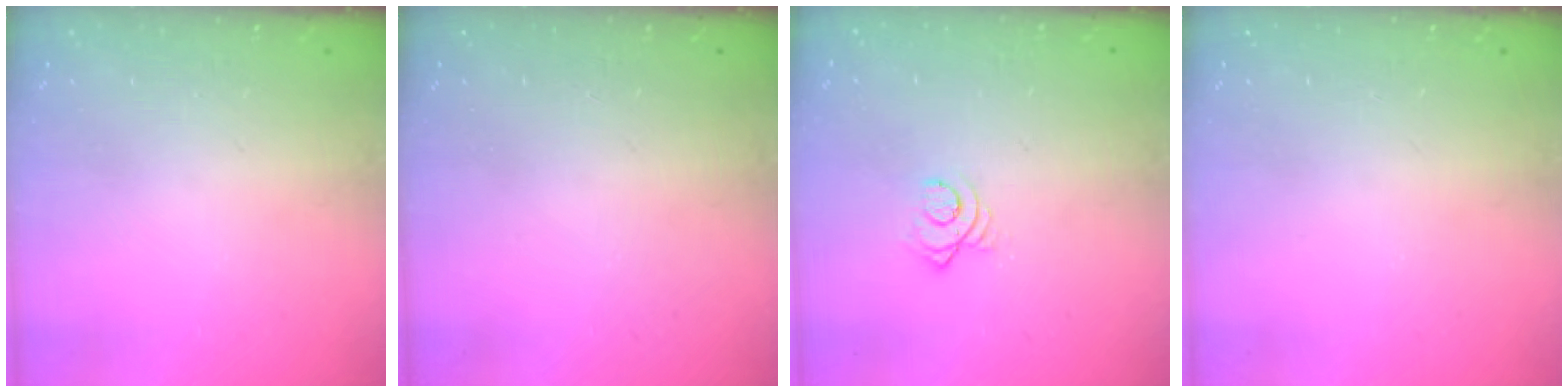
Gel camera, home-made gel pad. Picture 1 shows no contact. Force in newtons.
{"total": 0.0}
{"total": 3.4, "press": 3.3, "slide": 0.4}
{"total": 0.0}